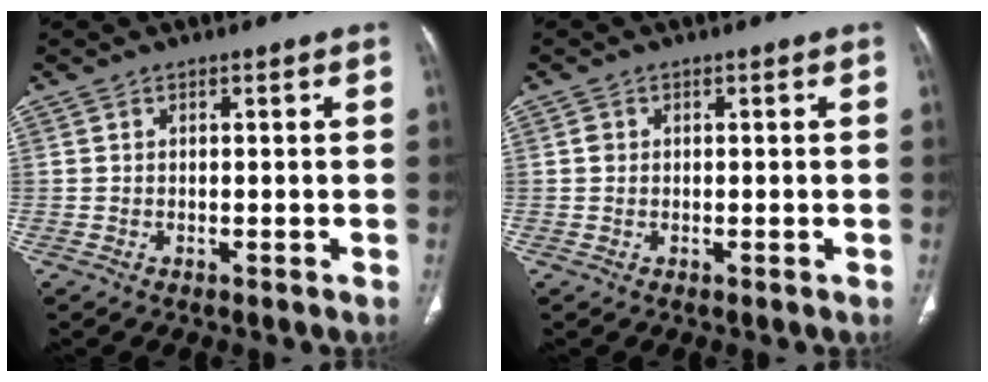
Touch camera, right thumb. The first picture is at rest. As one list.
[{"total": 1.1, "force": [0.1, 1.0, 0.5], "torque": [-0.006, 0.002, 0.002]}]